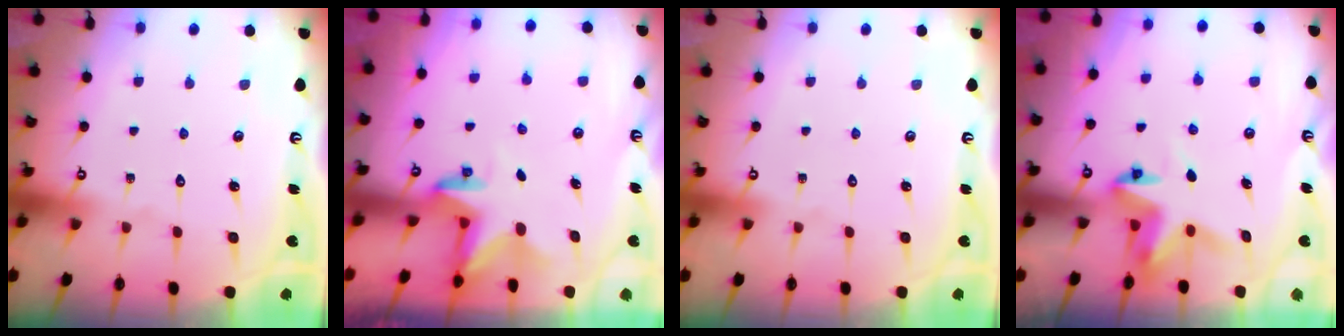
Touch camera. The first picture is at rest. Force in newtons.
{"total": 2.8, "press": 2.8, "slide": 0.2}
{"total": 0.0}
{"total": 4.9, "press": 4.9, "slide": 0.3}